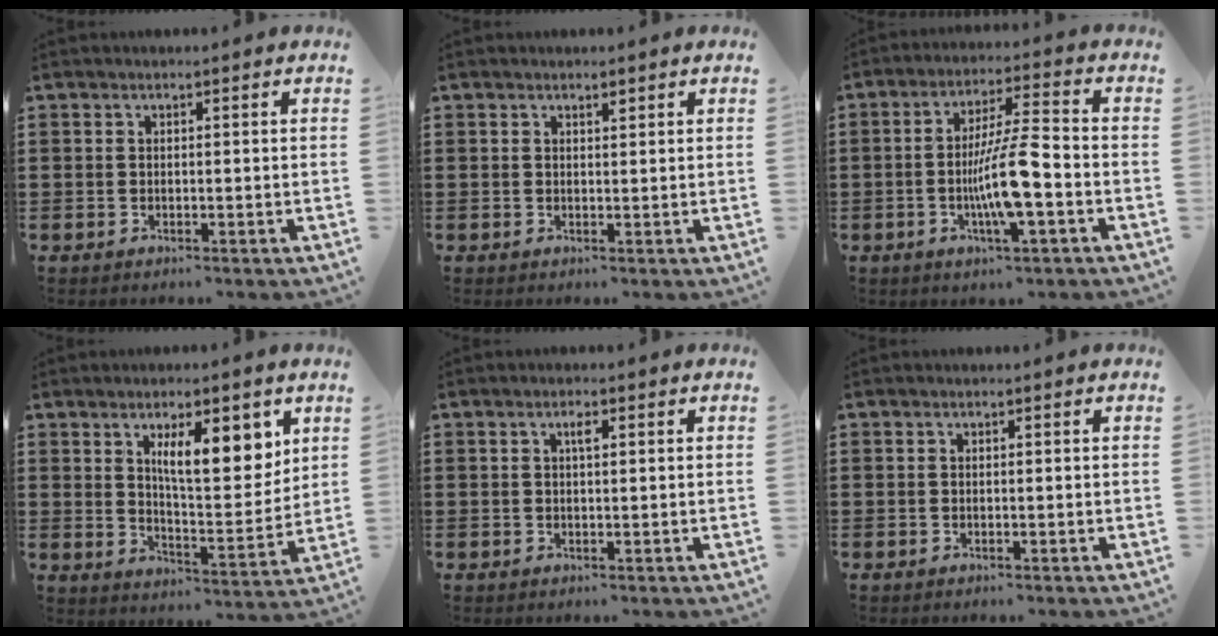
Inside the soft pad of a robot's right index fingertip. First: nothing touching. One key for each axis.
{"total": 1.0, "fx": 0.8, "fy": 0.3, "fz": 0.4, "tx": -0.009, "ty": 0.001, "tz": 0.016}
{"total": 11.2, "fx": -2.2, "fy": 3.3, "fz": 10.5, "tx": -0.178, "ty": -0.003, "tz": -0.043}
{"total": 10.2, "fx": 4.6, "fy": 3.5, "fz": 8.3, "tx": -0.130, "ty": -0.007, "tz": 0.073}
{"total": 1.5, "fx": 0.5, "fy": 0.4, "fz": 1.4, "tx": -0.029, "ty": 0.005, "tz": 0.008}
{"total": 0.0}